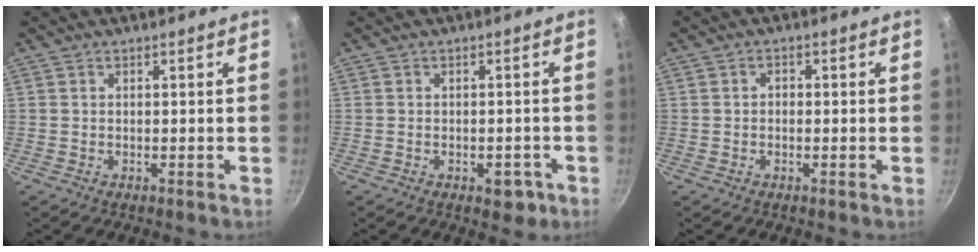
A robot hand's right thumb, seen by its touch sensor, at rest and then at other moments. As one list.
[{"total": 3.9, "force": [-1.8, 2.3, 2.6], "torque": [-0.014, 0.018, -0.012]}, {"total": 1.4, "force": [-0.2, 1.1, 0.8], "torque": [-0.011, 0.006, -0.006]}]